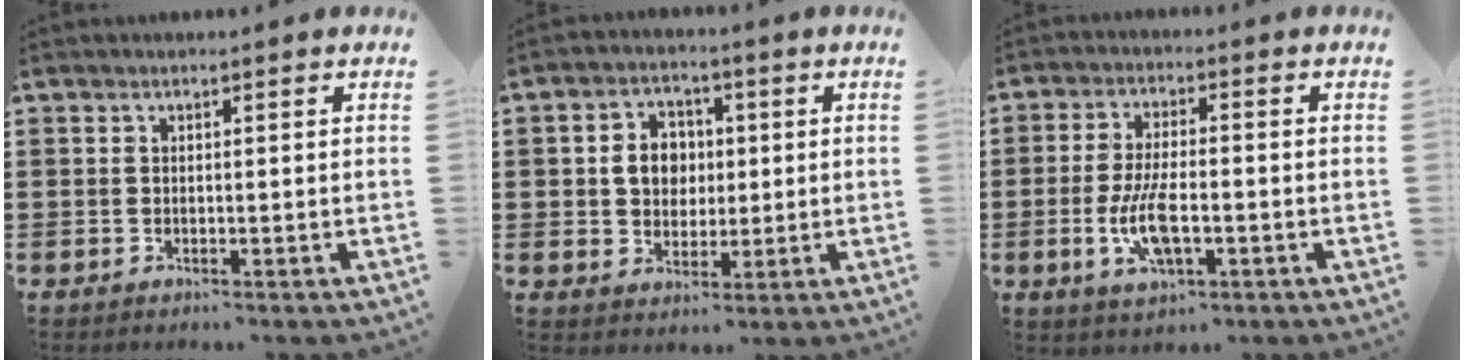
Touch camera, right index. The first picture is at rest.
{"total": 6.0, "force": [0.5, 5.1, 3.1], "torque": [-0.062, 0.012, 0.002]}
{"total": 8.0, "force": [-2.1, 2.8, 7.1], "torque": [-0.161, -0.014, -0.040]}